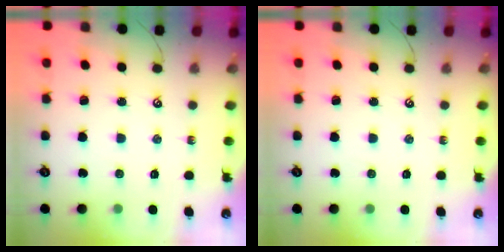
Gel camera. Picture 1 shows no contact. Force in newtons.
{"total": 0.0}